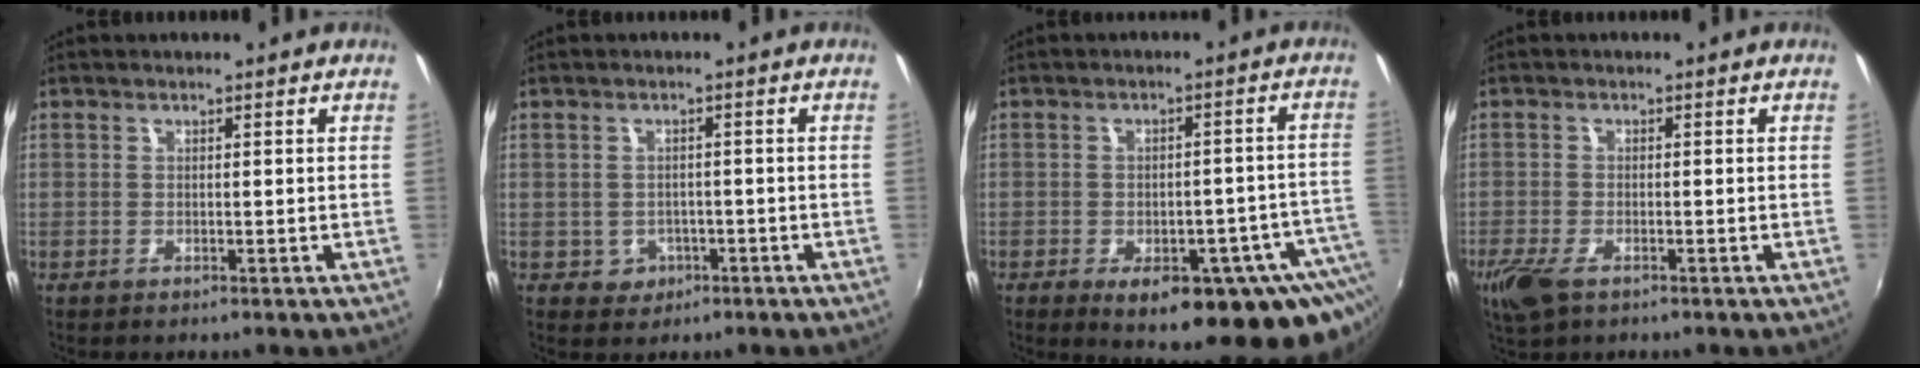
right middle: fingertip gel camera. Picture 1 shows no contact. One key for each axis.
{"total": 3.3, "fx": -1.2, "fy": 3.0, "fz": 0.7, "tx": -0.022, "ty": 0.006, "tz": -0.010}
{"total": 21.4, "fx": -13.0, "fy": 8.7, "fz": 14.6, "tx": -0.178, "ty": -0.022, "tz": -0.147}
{"total": 5.3, "fx": -3.3, "fy": 2.3, "fz": 3.5, "tx": -0.087, "ty": -0.017, "tz": -0.062}